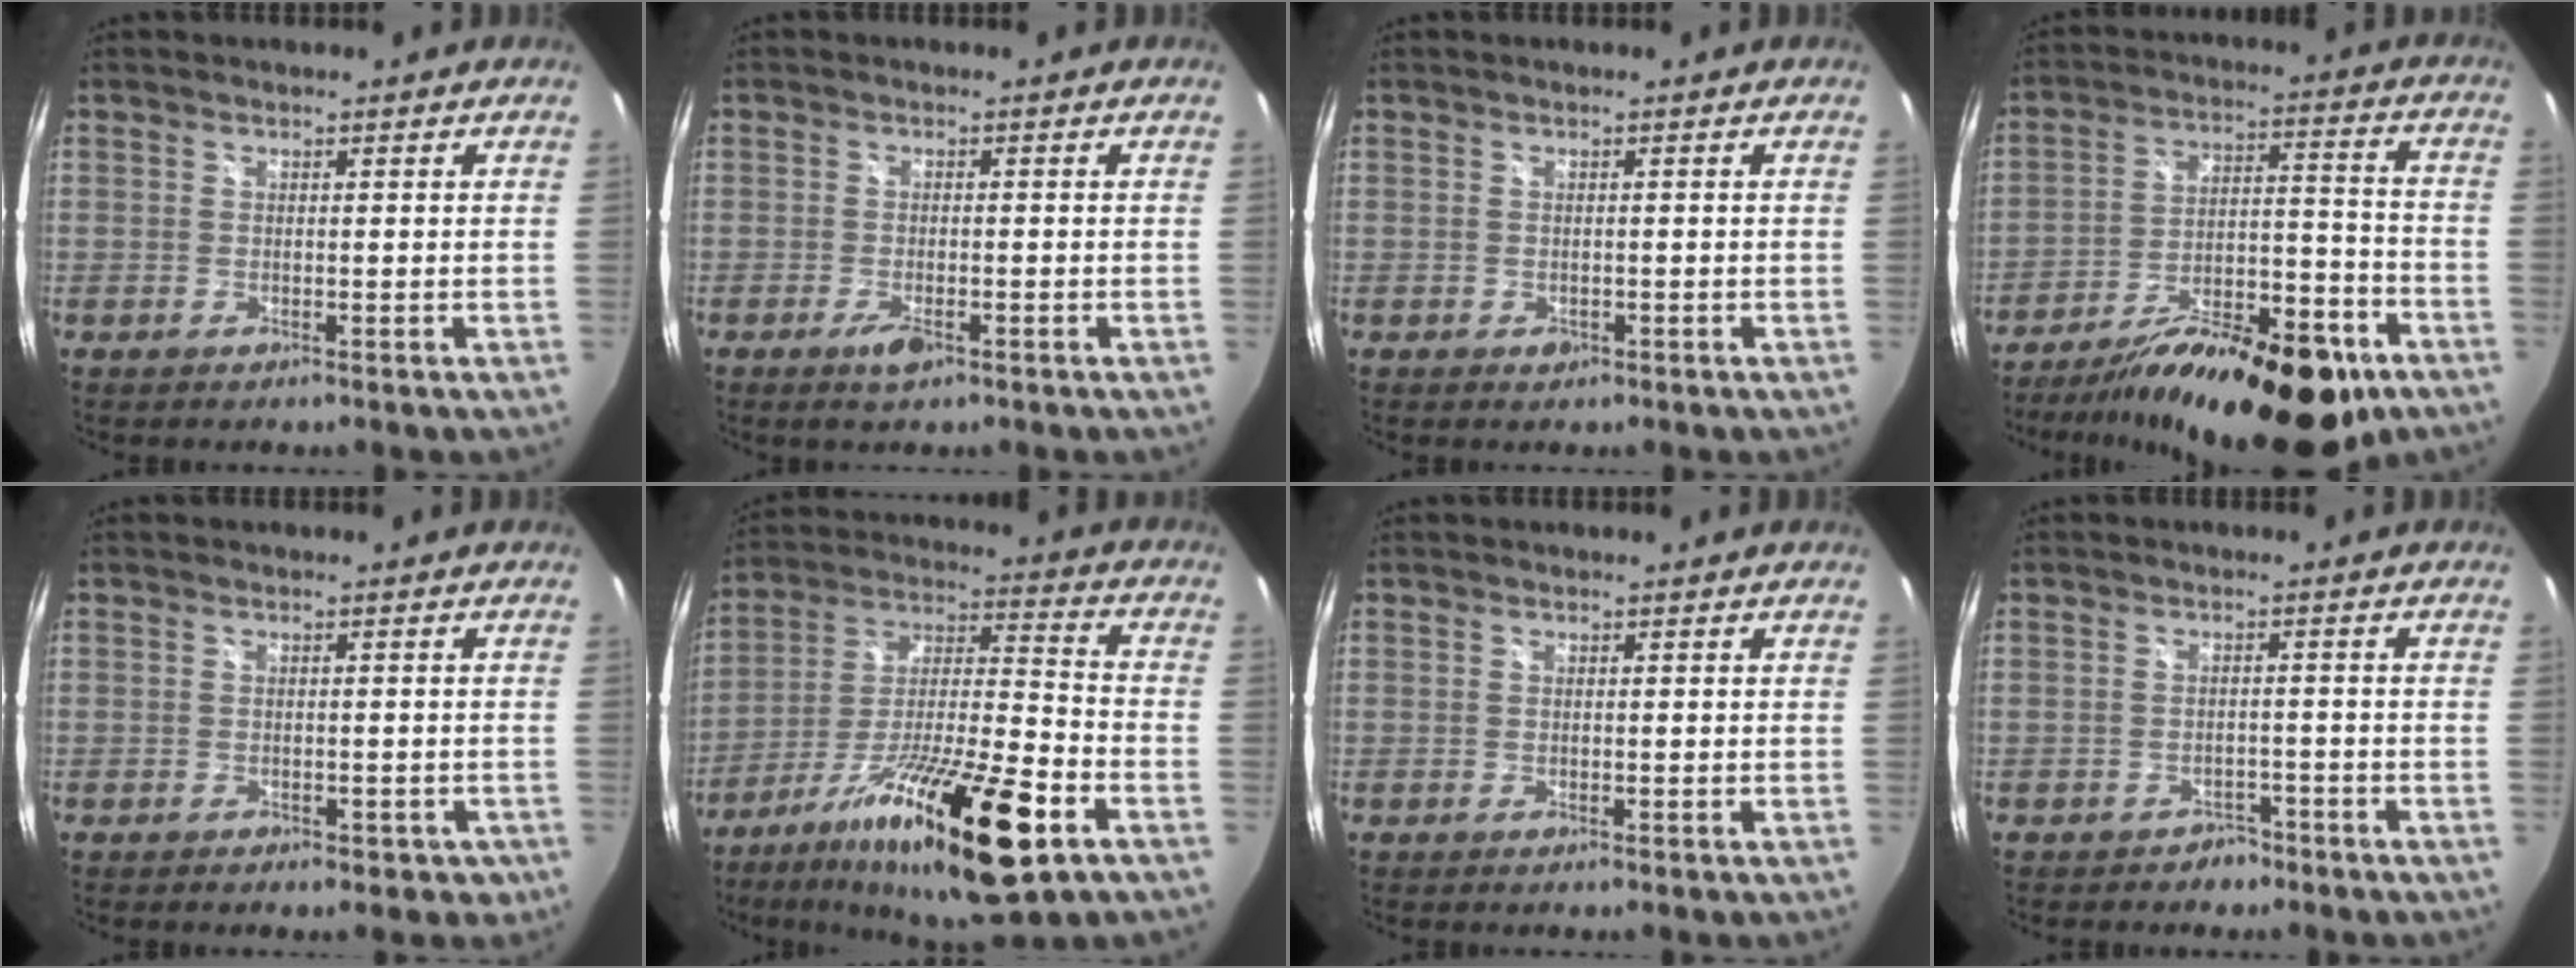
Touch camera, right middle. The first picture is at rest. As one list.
[{"total": 2.9, "force": [-1.7, 1.0, 2.1], "torque": [-0.045, -0.007, -0.031]}, {"total": 1.0, "force": [-0.4, 0.8, 0.4], "torque": [-0.005, -0.004, -0.006]}, {"total": 23.1, "force": [-15.3, 8.0, 15.4], "torque": [-0.242, -0.015, -0.224]}, {"total": 4.5, "force": [-2.8, 2.6, 2.4], "torque": [-0.045, -0.009, -0.025]}, {"total": 23.8, "force": [-12.5, 5.0, 19.5], "torque": [-0.340, -0.023, -0.213]}, {"total": 0.0}, {"total": 3.1, "force": [-2.4, 2.0, 0.3], "torque": [-0.009, 0.004, -0.033]}]